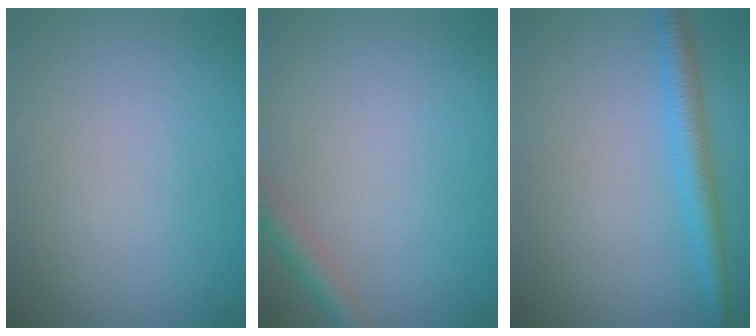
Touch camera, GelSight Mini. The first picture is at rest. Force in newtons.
{"total": 2.1, "press": 2.1, "slide": 0.1}
{"total": 2.9, "press": 2.9, "slide": 0.1}